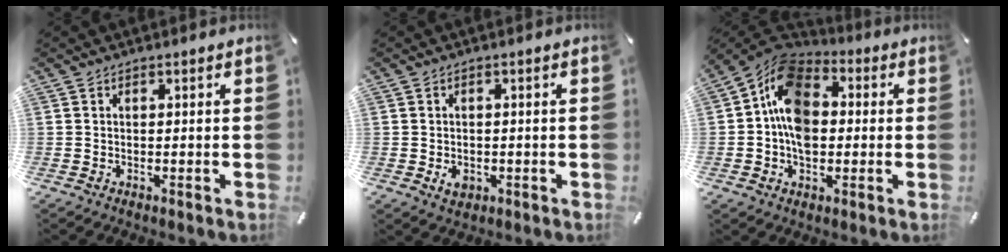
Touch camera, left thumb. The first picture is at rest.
{"total": 2.8, "force": [-0.8, 2.2, 1.6], "torque": [-0.034, 0.001, -0.015]}
{"total": 12.8, "force": [-0.1, 9.6, 8.3], "torque": [-0.158, 0.010, -0.007]}